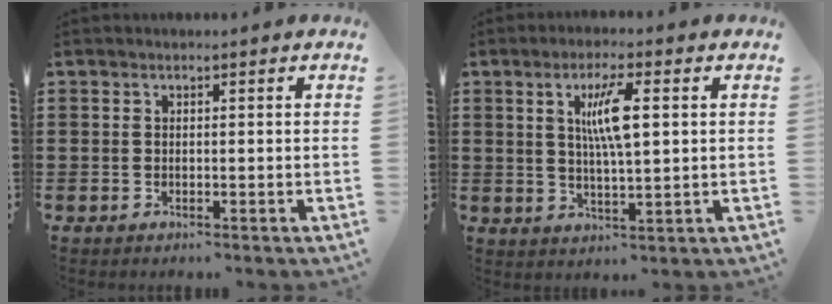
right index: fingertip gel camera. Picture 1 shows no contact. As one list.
[{"total": 6.7, "force": [1.6, 1.4, 6.3], "torque": [-0.125, 0.006, 0.024]}]